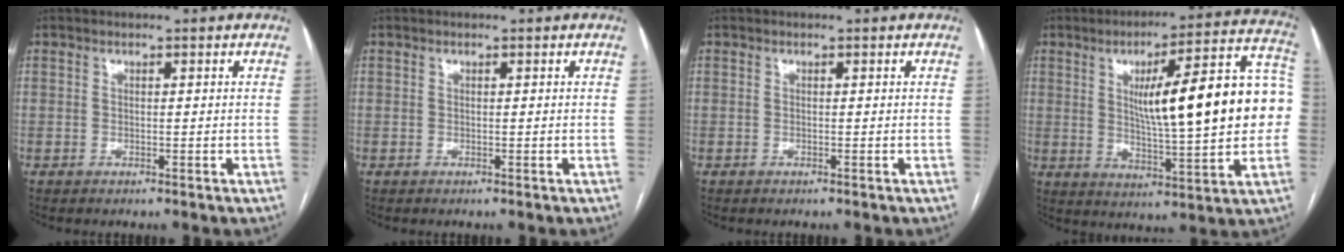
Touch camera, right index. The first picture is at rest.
{"total": 0.0}
{"total": 0.0}
{"total": 21.2, "force": [2.2, 3.4, 20.8], "torque": [-0.272, 0.038, 0.034]}